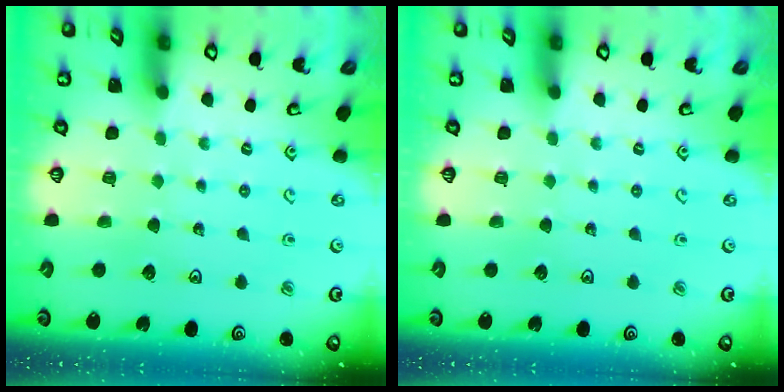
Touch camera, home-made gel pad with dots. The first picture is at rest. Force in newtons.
{"total": 0.0}